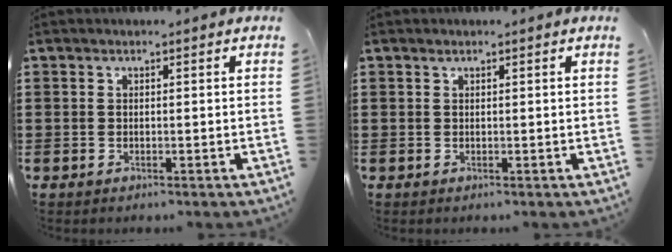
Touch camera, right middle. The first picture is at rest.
{"total": 0.5, "force": [0.5, -0.1, 0.2], "torque": [-0.005, -0.001, 0.010]}